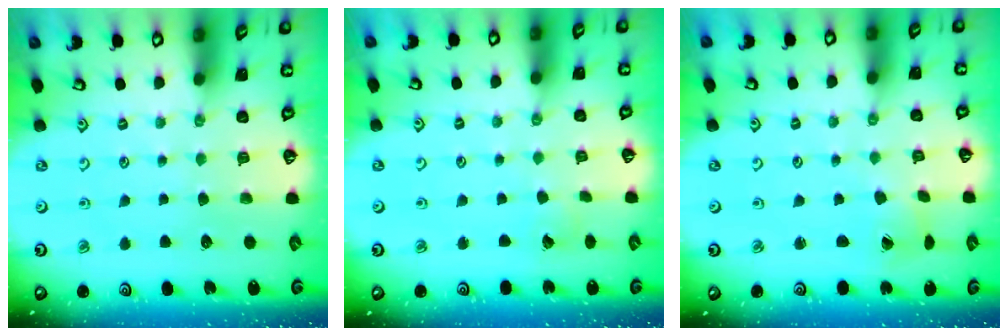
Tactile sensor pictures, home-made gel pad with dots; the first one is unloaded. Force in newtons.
{"total": 2.7, "press": 2.7, "slide": 0.3}
{"total": 1.7, "press": 1.7, "slide": 0.2}